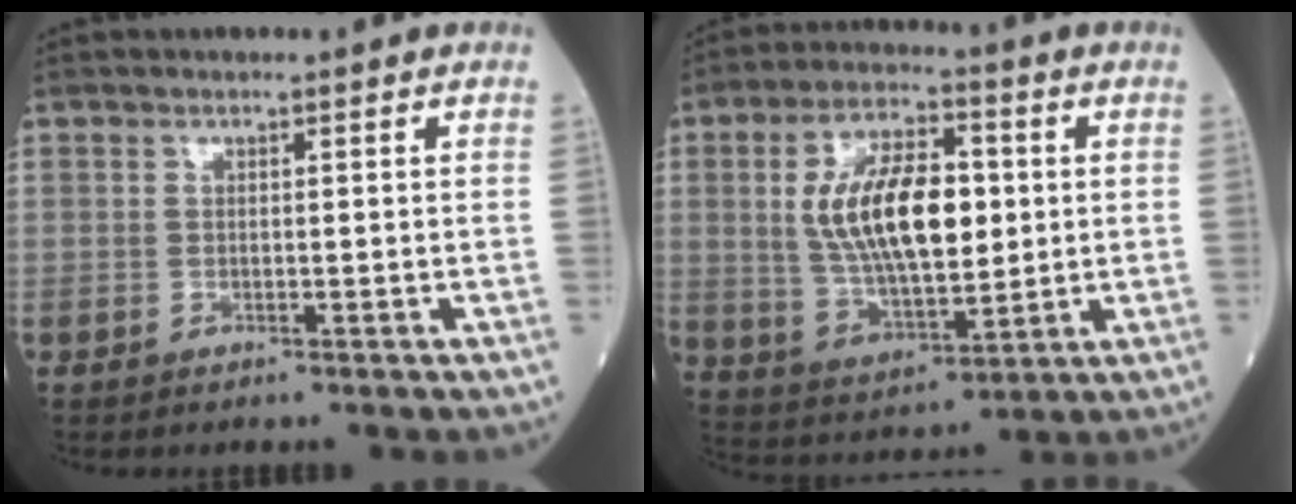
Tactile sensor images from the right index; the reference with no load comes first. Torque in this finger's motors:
{"motor_torque": [0.49, -0.08, 0.60, 0.21]}